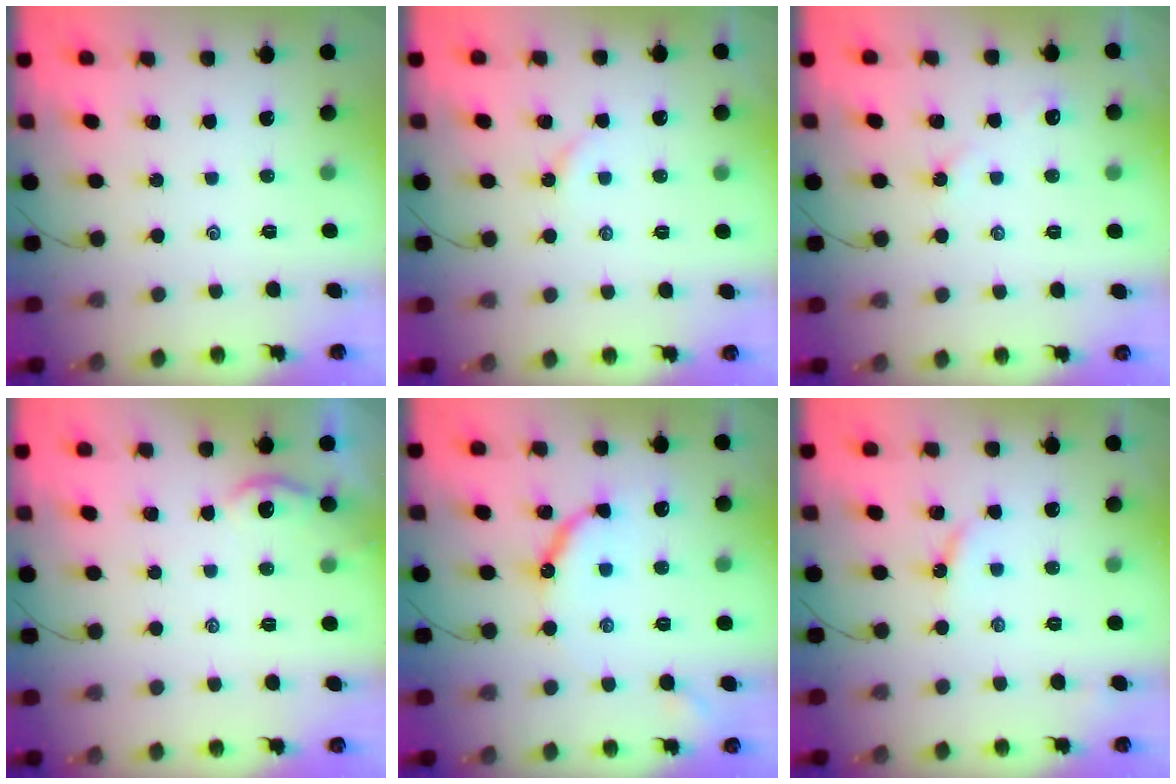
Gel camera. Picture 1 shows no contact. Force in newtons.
{"total": 2.2, "press": 2.2, "slide": 0.3}
{"total": 3.0, "press": 2.9, "slide": 0.4}
{"total": 2.0, "press": 1.9, "slide": 0.5}
{"total": 9.9, "press": 9.9, "slide": 1.1}
{"total": 3.8, "press": 3.8, "slide": 0.4}